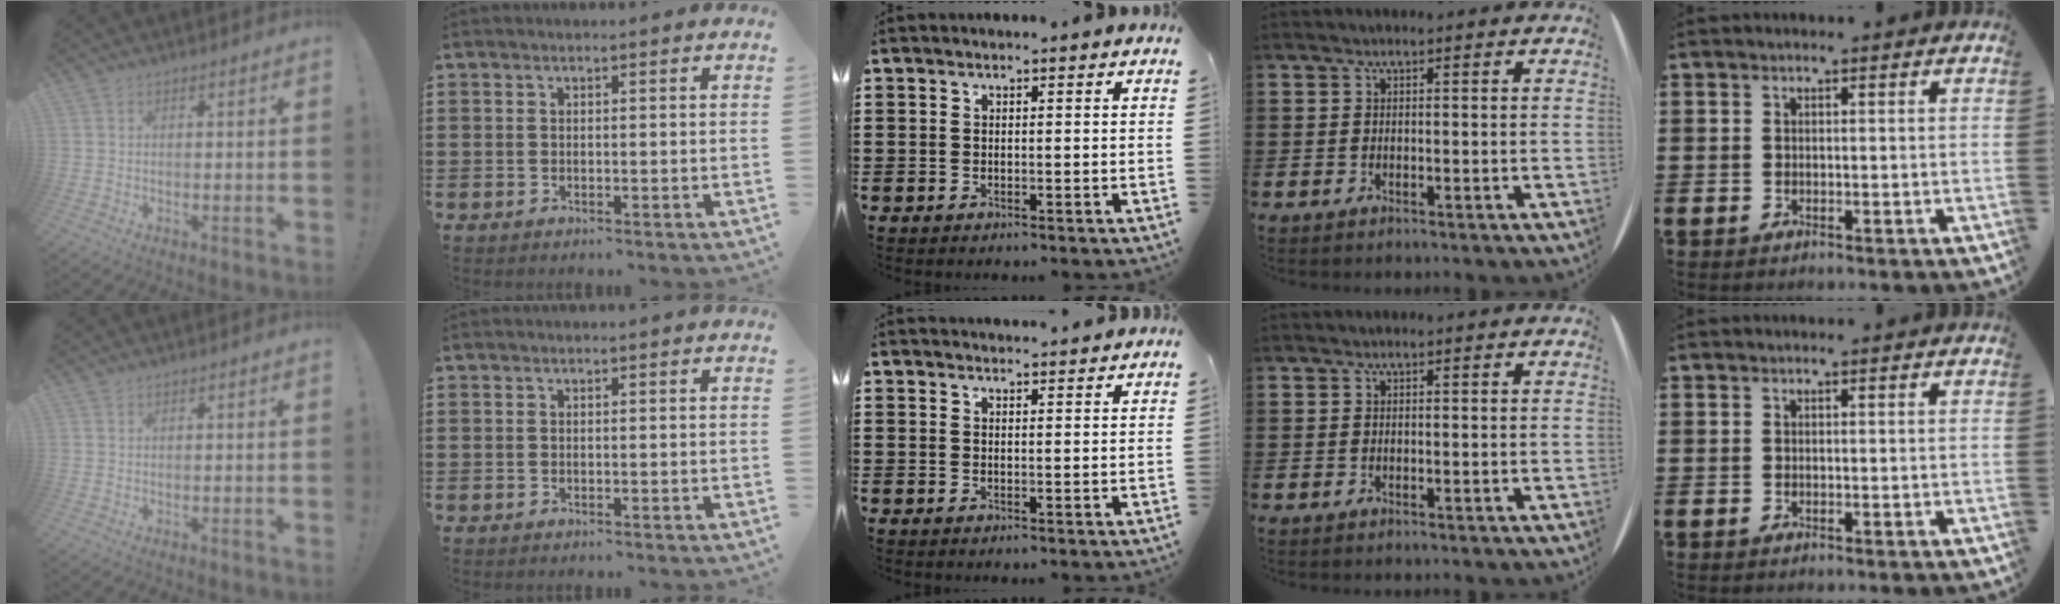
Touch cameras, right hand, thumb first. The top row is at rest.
{"middle": {"total": 1.7, "force": [1.7, -0.2, -0.1], "torque": [0.005, -0.003, 0.031]}}